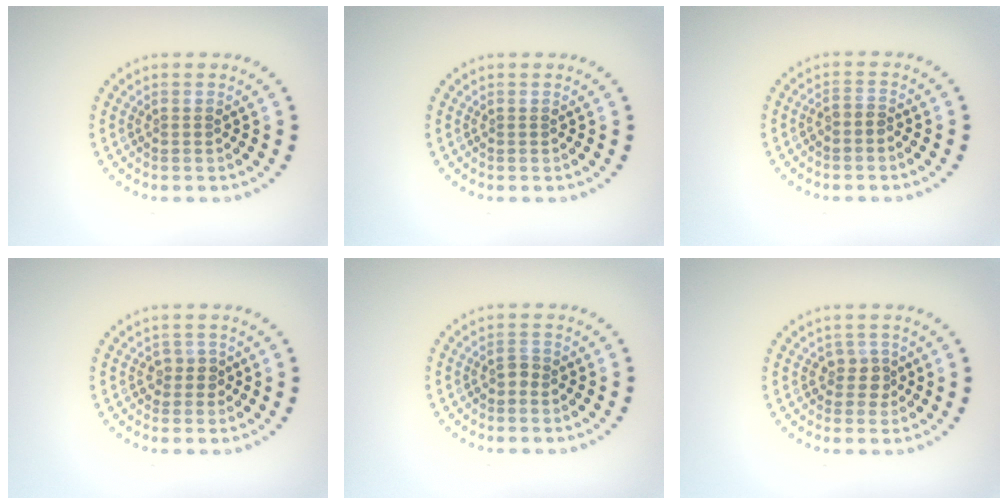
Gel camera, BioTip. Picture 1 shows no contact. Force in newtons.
{"total": 0.0}
{"total": 0.9, "press": 0.6, "slide": 0.6}
{"total": 1.6, "press": 1.2, "slide": 1.0}
{"total": 0.9, "press": 0.9, "slide": 0.3}
{"total": 1.8, "press": 1.4, "slide": 1.1}